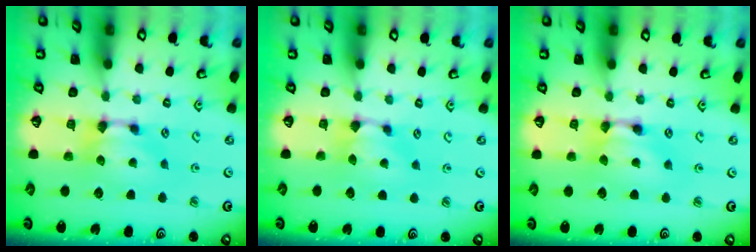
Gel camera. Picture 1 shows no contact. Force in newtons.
{"total": 0.9, "press": 0.7, "slide": 0.6}
{"total": 1.6, "press": 1.6, "slide": 0.1}